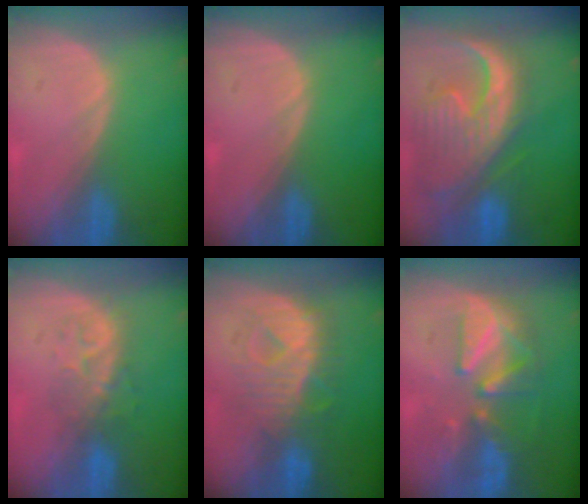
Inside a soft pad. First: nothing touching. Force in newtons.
{"total": 0.0}
{"total": 13.4, "press": 11.5, "slide": 6.8}
{"total": 4.9, "press": 4.9, "slide": 0.8}
{"total": 8.4, "press": 8.4, "slide": 0.1}
{"total": 8.4, "press": 8.1, "slide": 2.1}